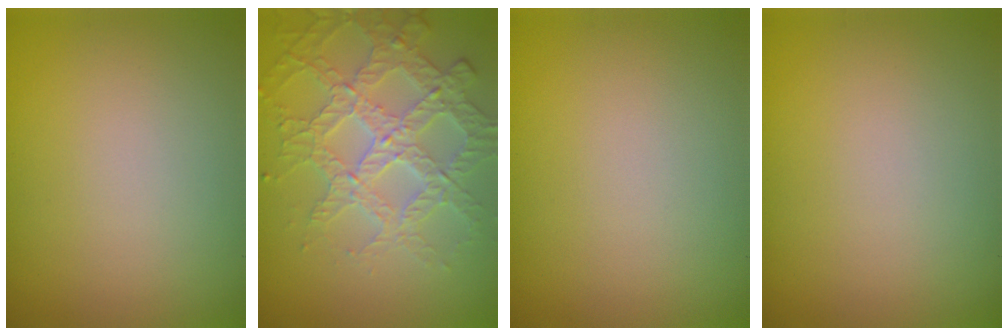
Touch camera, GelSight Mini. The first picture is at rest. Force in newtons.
{"total": 4.0, "press": 4.0, "slide": 0.3}
{"total": 0.0}
{"total": 0.0}